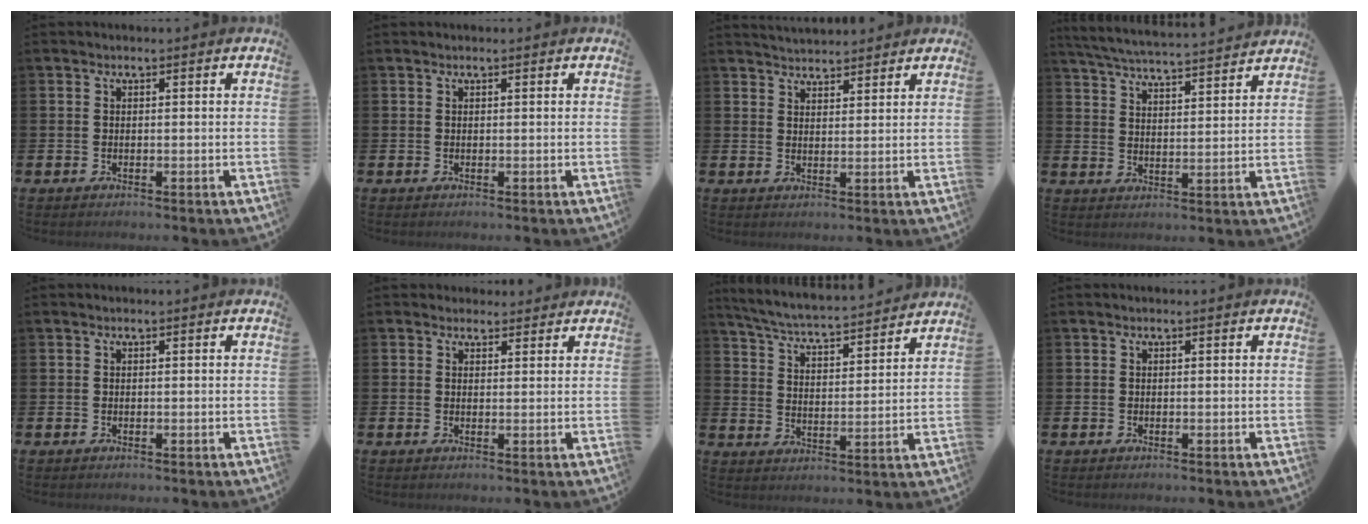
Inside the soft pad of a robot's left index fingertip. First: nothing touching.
{"total": 0.0}
{"total": 3.5, "force": [3.4, 0.6, -0.2], "torque": [-0.002, -0.016, 0.063]}
{"total": 5.6, "force": [5.5, 0.0, 1.0], "torque": [-0.043, -0.041, 0.096]}
{"total": 0.0}
{"total": 2.1, "force": [2.0, 0.8, -0.2], "torque": [0.009, -0.004, 0.035]}
{"total": 5.6, "force": [5.4, 0.0, 1.2], "torque": [-0.049, -0.045, 0.091]}
{"total": 0.0}